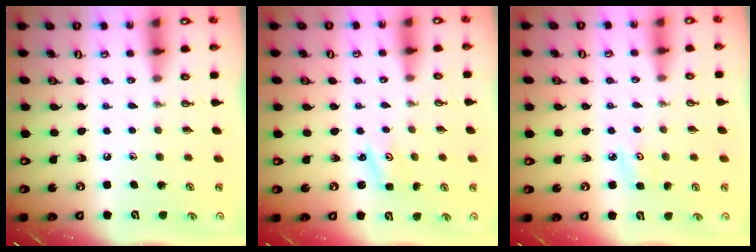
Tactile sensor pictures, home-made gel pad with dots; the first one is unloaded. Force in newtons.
{"total": 1.6, "press": 1.6, "slide": 0.2}
{"total": 3.1, "press": 3.1, "slide": 0.4}